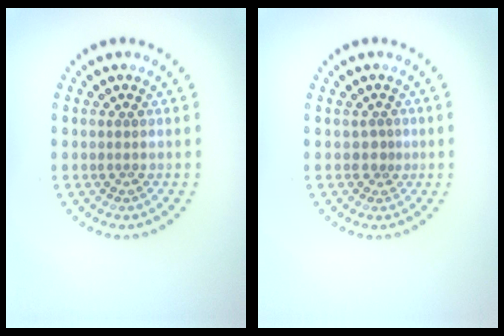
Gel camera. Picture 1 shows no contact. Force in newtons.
{"total": 0.8, "press": 0.5, "slide": 0.6}